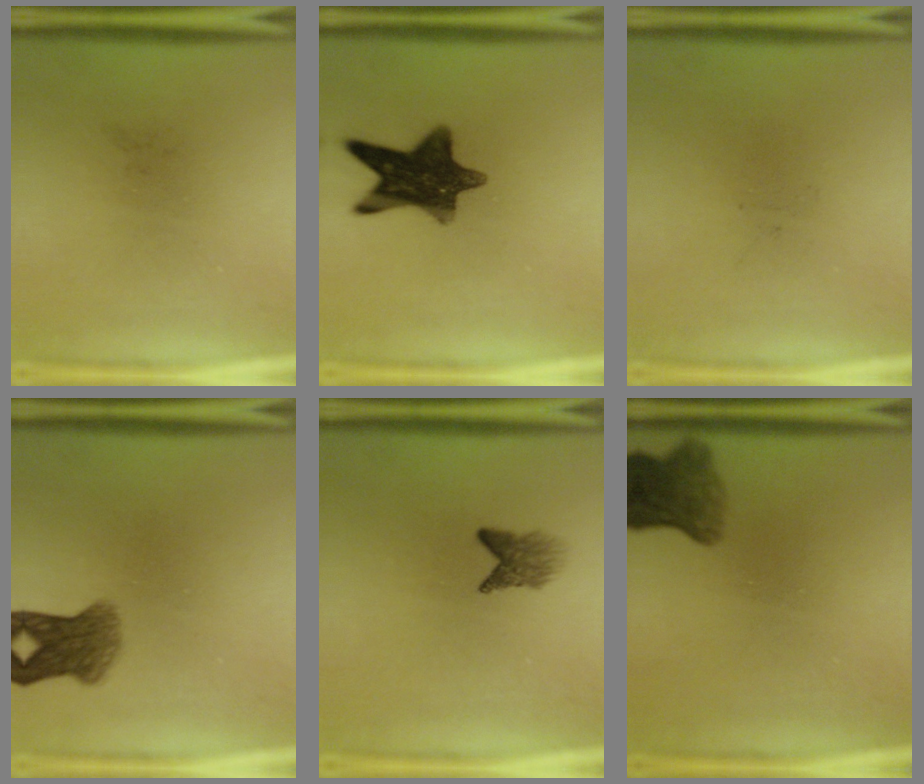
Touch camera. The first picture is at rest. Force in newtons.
{"total": 11.9}
{"total": 0.0}
{"total": 5.6}
{"total": 2.8}
{"total": 5.9}